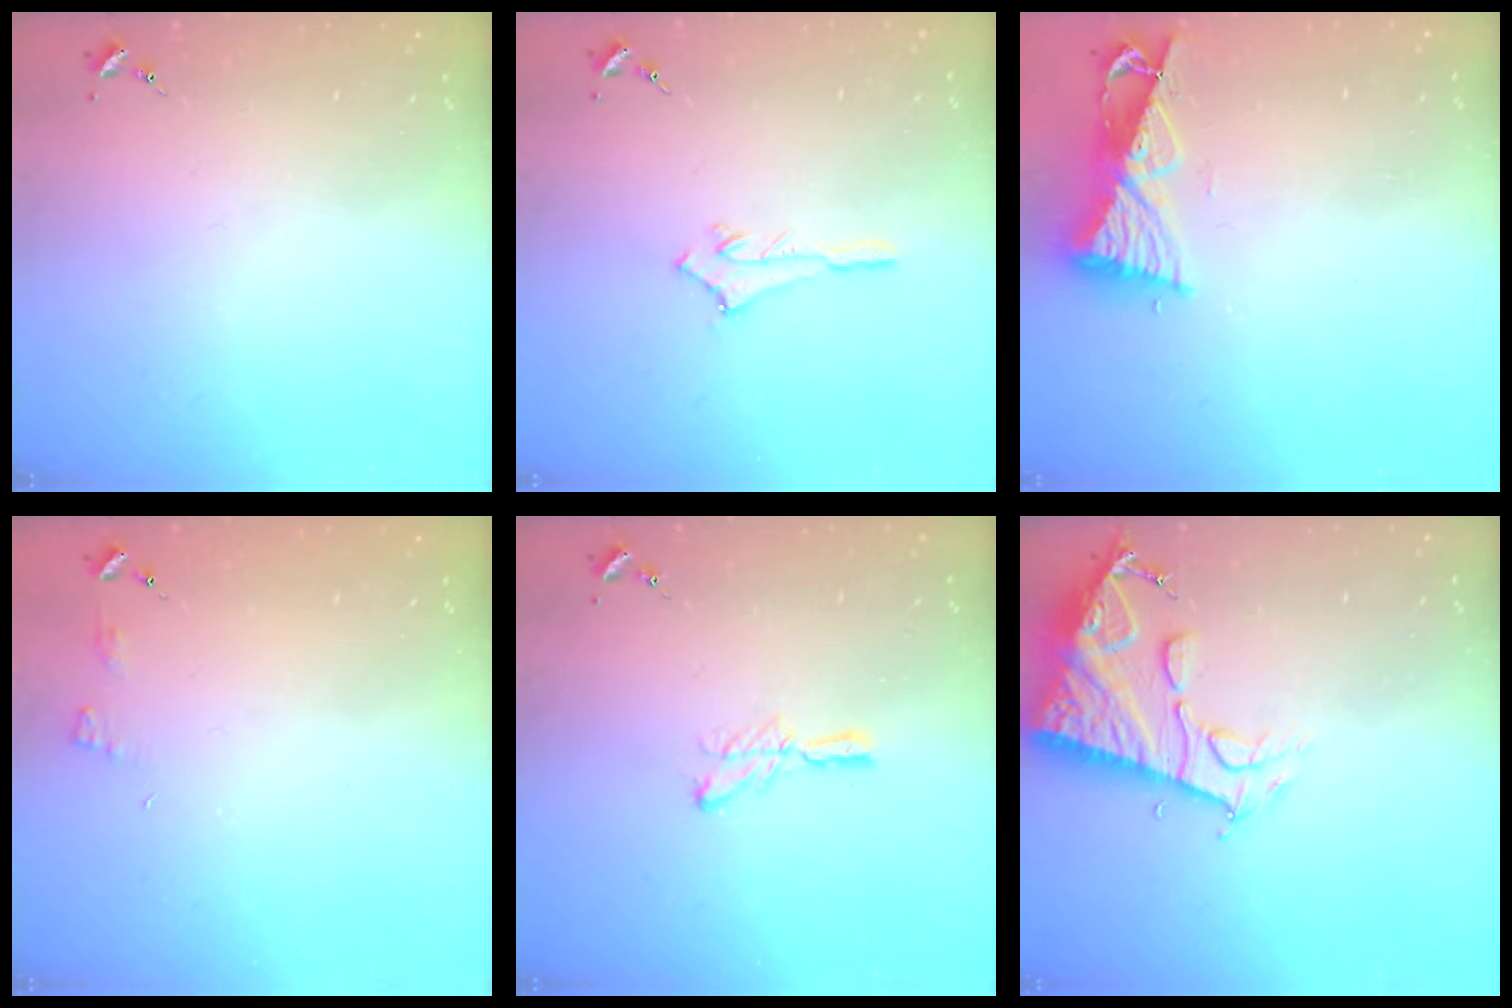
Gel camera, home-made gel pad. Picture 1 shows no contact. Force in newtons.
{"total": 2.6, "press": 2.6, "slide": 0.4}
{"total": 8.5, "press": 8.4, "slide": 1.0}
{"total": 3.8, "press": 3.8, "slide": 0.3}
{"total": 5.5, "press": 5.5, "slide": 0.5}
{"total": 13.8, "press": 13.7, "slide": 1.3}